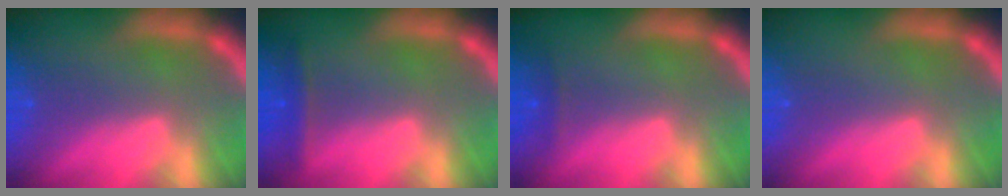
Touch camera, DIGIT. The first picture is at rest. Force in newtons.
{"total": 1.9}
{"total": 0.9}
{"total": 0.0}